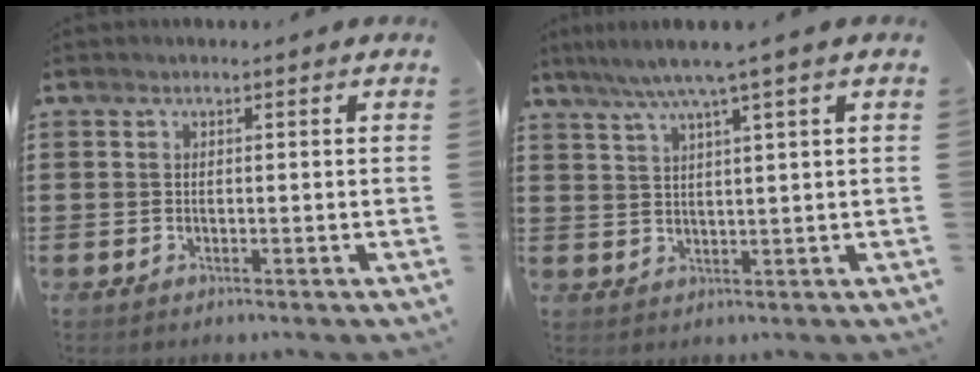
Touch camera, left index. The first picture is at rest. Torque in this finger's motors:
{"motor_torque": [1.17, -0.97, 0.57, 0.16]}